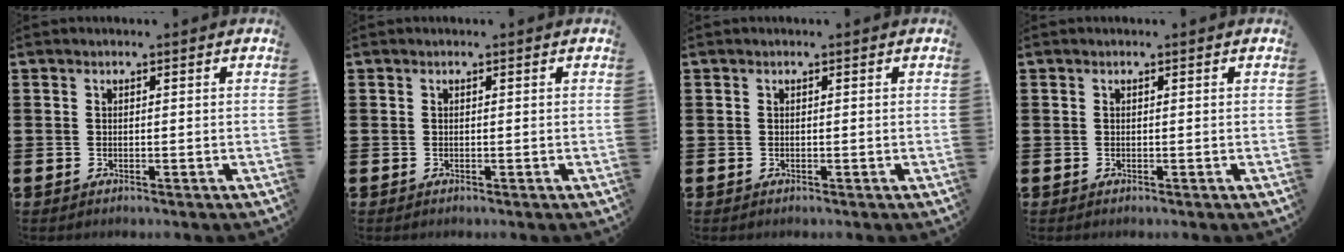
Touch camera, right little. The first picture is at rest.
{"total": 0.0}
{"total": 0.0}
{"total": 0.0}